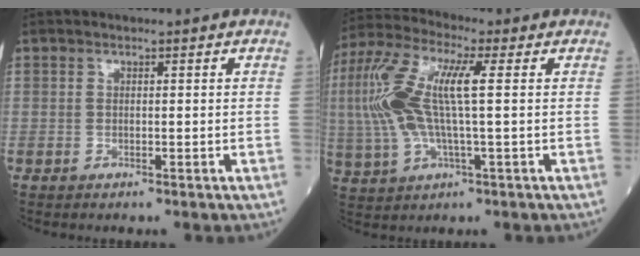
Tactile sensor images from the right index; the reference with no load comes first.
{"total": 13.4, "force": [1.7, 3.1, 13.0], "torque": [-0.302, 0.024, 0.029]}